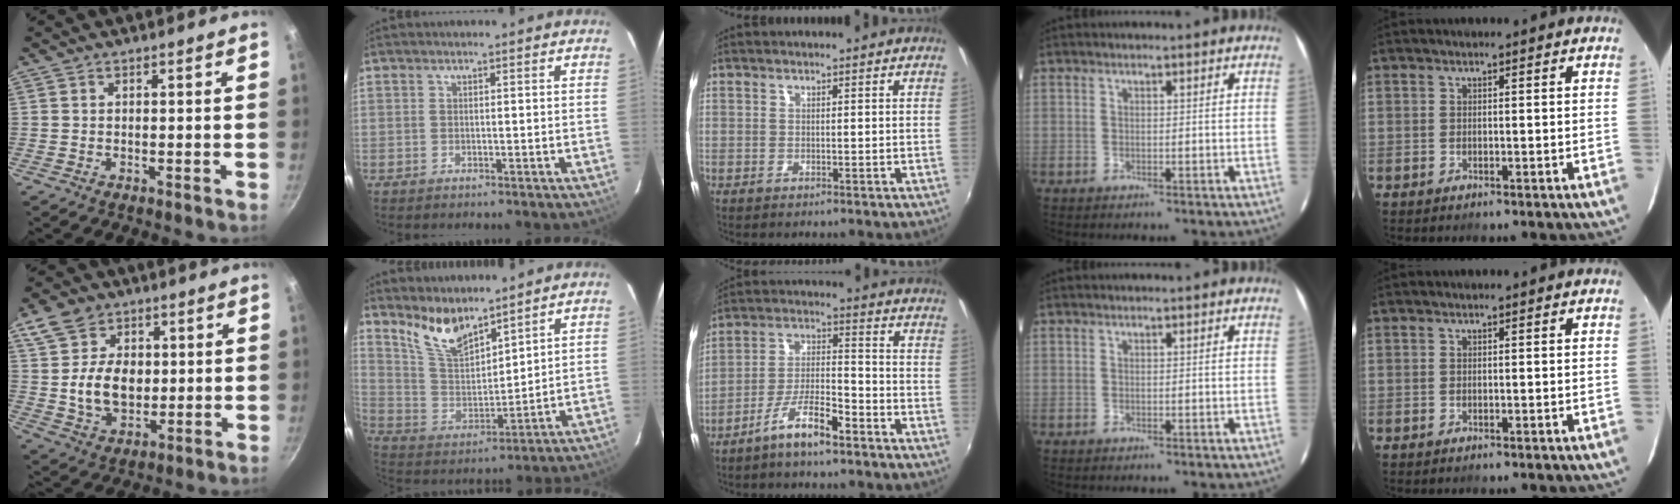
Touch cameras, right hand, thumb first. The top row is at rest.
{"thumb": {"total": 12.3, "force": [1.9, 9.5, 7.6], "torque": [-0.097, -0.012, 0.032]}, "index": {"total": 10.1, "force": [8.1, 3.3, 5.1], "torque": [-0.103, -0.003, 0.166]}, "middle": {"total": 8.4, "force": [-6.1, 1.9, 5.4], "torque": [-0.113, 0.008, -0.109]}}